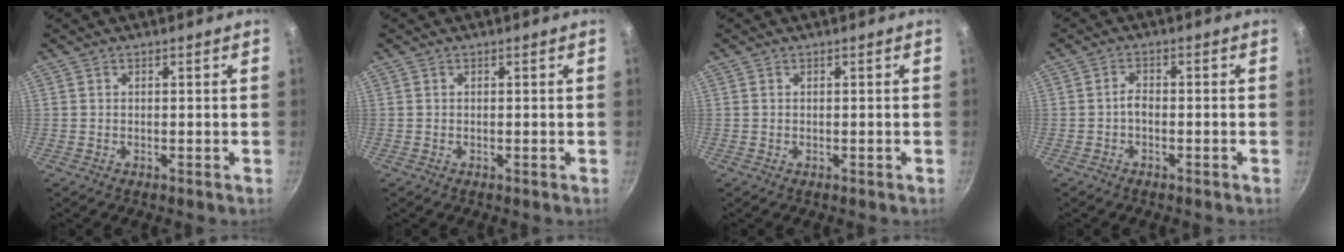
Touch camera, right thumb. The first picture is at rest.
{"total": 0.0}
{"total": 0.0}
{"total": 1.9, "force": [-1.0, 0.8, 1.3], "torque": [-0.028, 0.017, -0.021]}